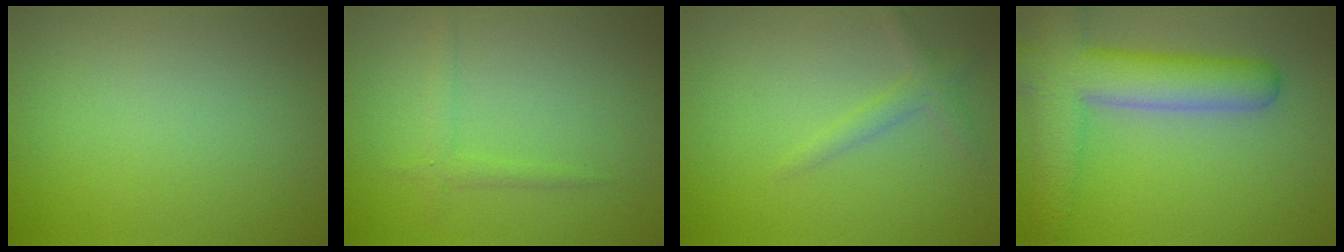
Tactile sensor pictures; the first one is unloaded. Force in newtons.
{"total": 1.4, "press": 1.4, "slide": 0.0}
{"total": 1.7, "press": 1.7, "slide": 0.0}
{"total": 8.0, "press": 8.0, "slide": 0.7}